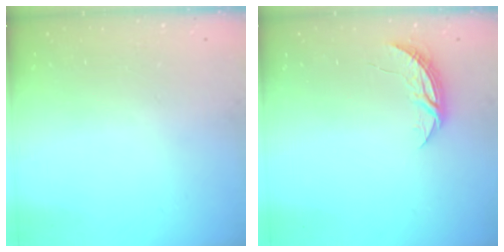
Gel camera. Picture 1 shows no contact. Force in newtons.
{"total": 6.2, "press": 6.2, "slide": 0.5}